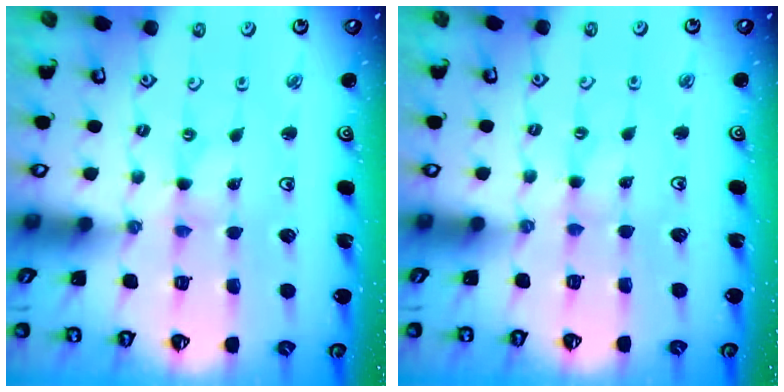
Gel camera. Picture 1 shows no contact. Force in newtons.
{"total": 1.4, "press": 1.4, "slide": 0.3}